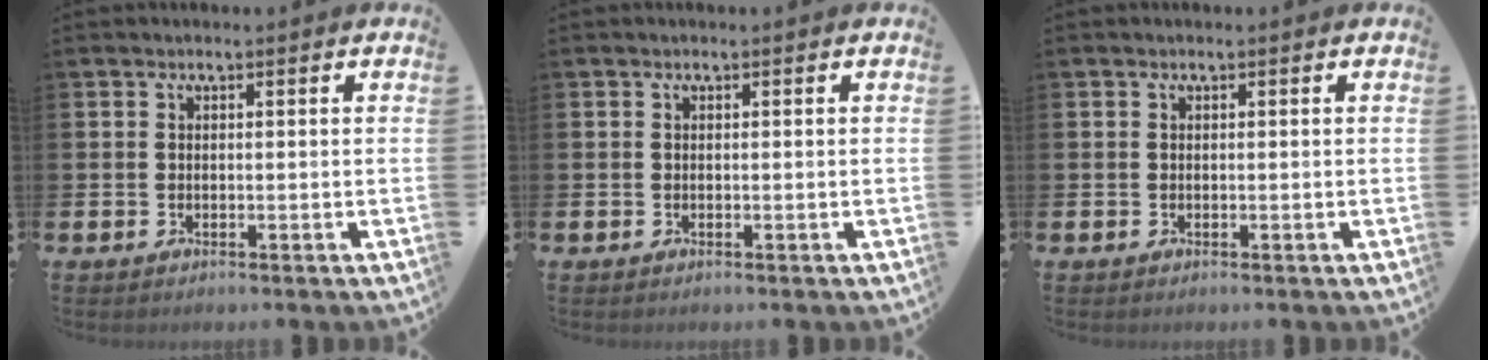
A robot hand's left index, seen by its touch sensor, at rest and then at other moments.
{"total": 0.0}
{"total": 0.0}